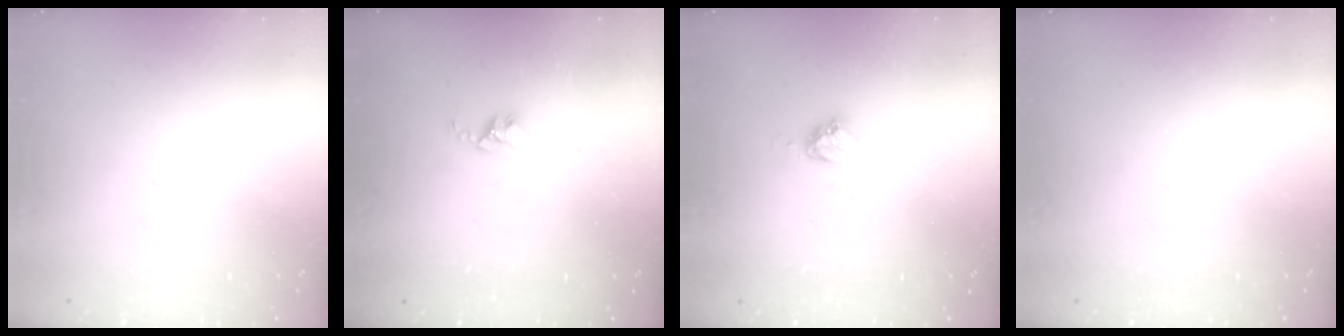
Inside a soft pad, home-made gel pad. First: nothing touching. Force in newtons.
{"total": 2.6, "press": 2.6, "slide": 0.4}
{"total": 4.9, "press": 4.8, "slide": 0.4}
{"total": 0.0}